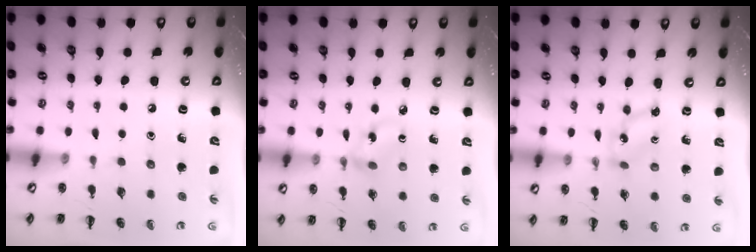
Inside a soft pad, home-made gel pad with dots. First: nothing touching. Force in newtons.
{"total": 3.0, "press": 2.9, "slide": 0.7}
{"total": 2.1, "press": 2.0, "slide": 0.4}